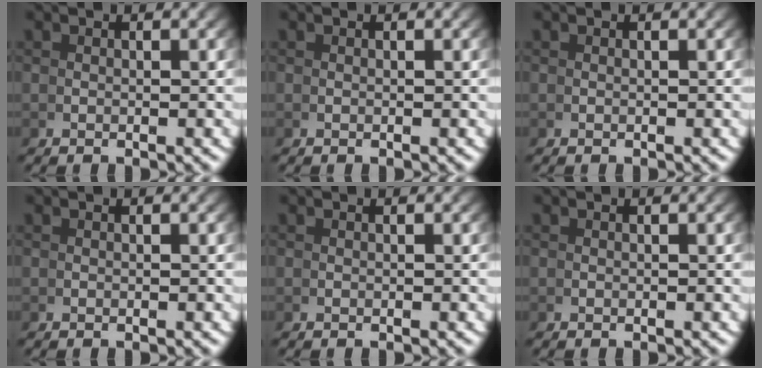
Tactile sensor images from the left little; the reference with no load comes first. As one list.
[{"total": 0.0}, {"total": 0.0}, {"total": 0.0}, {"total": 0.0}, {"total": 0.0}]